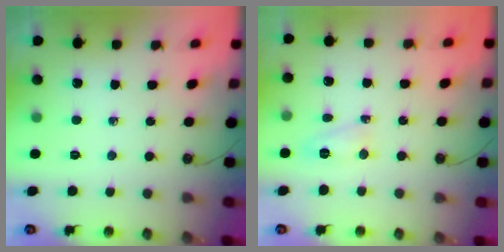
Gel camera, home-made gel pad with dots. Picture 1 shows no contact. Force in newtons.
{"total": 4.3, "press": 4.3, "slide": 0.7}